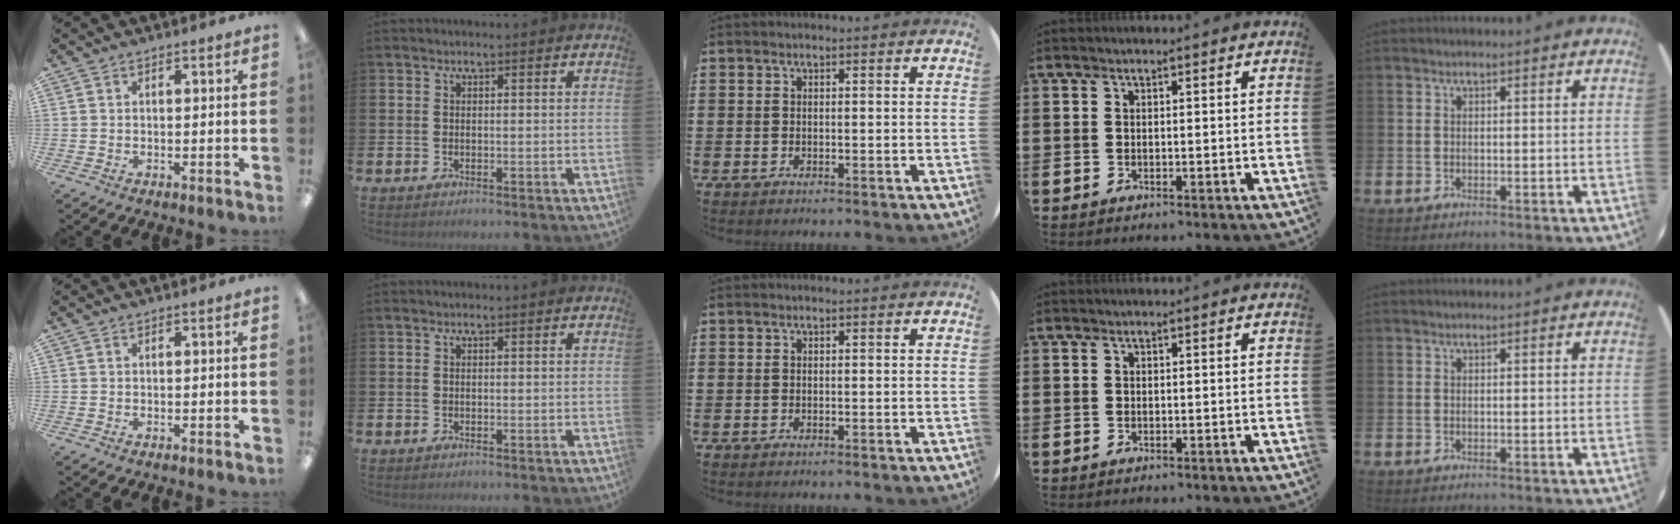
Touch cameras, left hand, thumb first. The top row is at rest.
{}